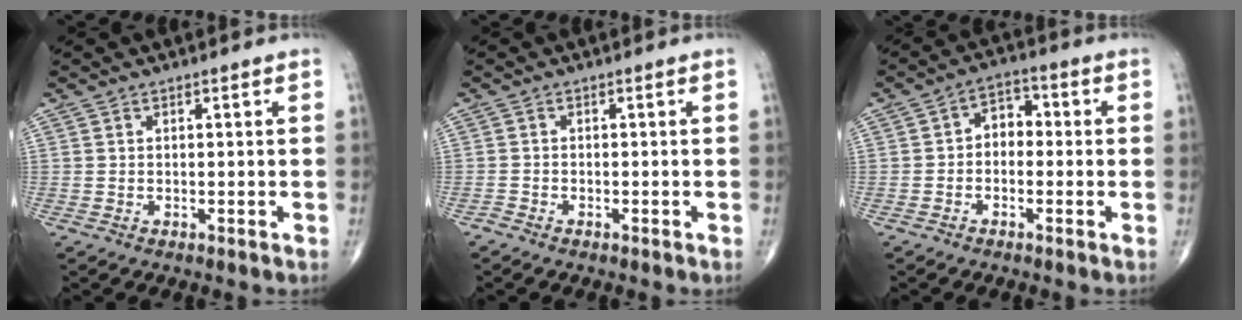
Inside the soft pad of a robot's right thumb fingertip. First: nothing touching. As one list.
[{"total": 0.9, "force": [-0.9, 0.3, 0.1], "torque": [-0.005, 0.000, -0.022]}, {"total": 4.9, "force": [-0.4, 3.6, 3.4], "torque": [-0.025, 0.023, -0.022]}]